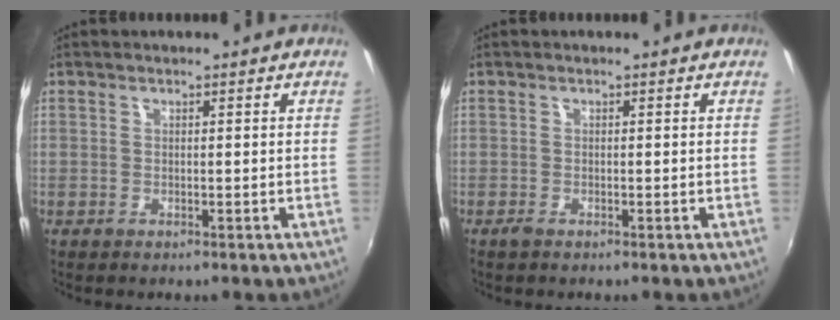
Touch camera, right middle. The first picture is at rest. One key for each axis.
{"total": 0.7, "fx": -0.6, "fy": 0.2, "fz": 0.3, "tx": -0.007, "ty": -0.003, "tz": -0.013}